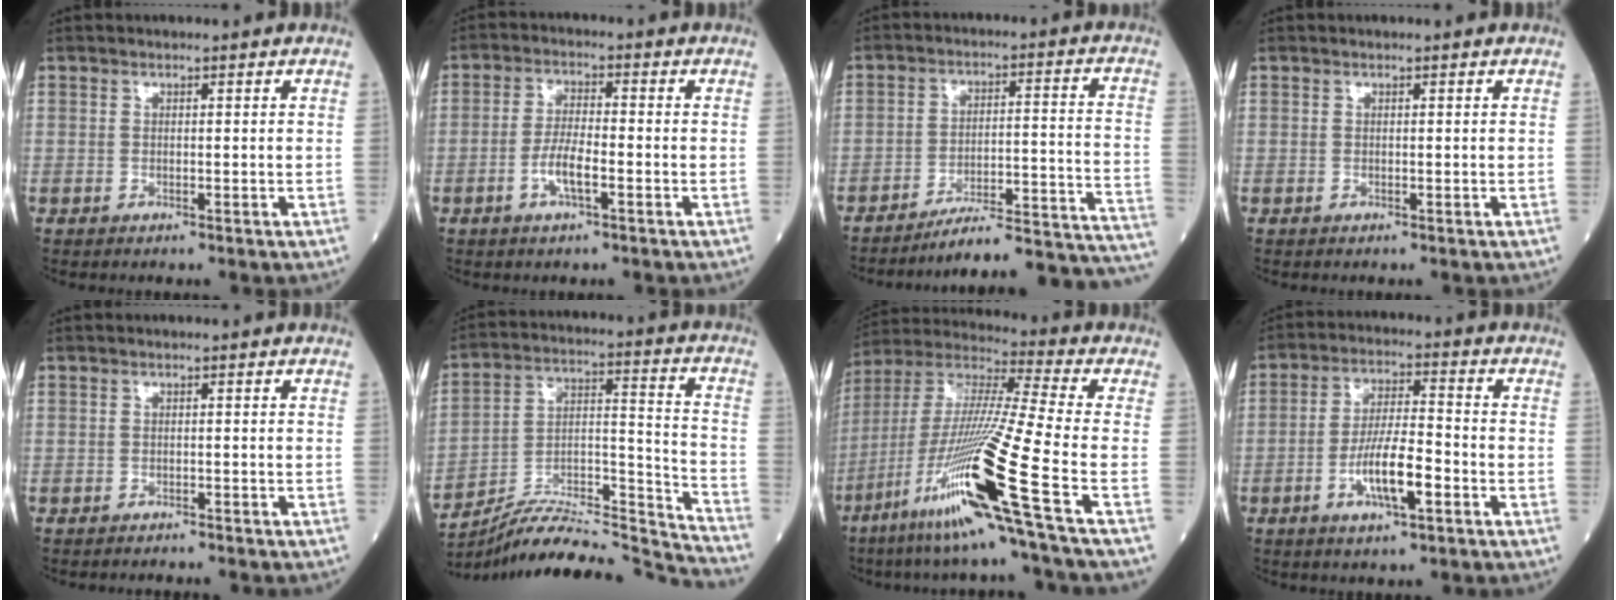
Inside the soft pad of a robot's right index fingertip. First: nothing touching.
{"total": 4.9, "force": [-1.9, 1.1, 4.4], "torque": [-0.087, 0.003, -0.036]}
{"total": 20.5, "force": [-19.6, -0.5, 6.2], "torque": [-0.027, 0.018, -0.264]}
{"total": 0.0}
{"total": 3.4, "force": [-3.3, 0.5, 0.9], "torque": [-0.015, -0.004, -0.040]}
{"total": 22.5, "force": [-21.8, 0.4, 5.5], "torque": [-0.092, 0.031, -0.344]}
{"total": 22.2, "force": [-9.9, -1.7, 19.8], "torque": [-0.405, -0.041, -0.195]}
{"total": 8.6, "force": [-3.3, 1.7, 7.7], "torque": [-0.145, 0.003, -0.058]}